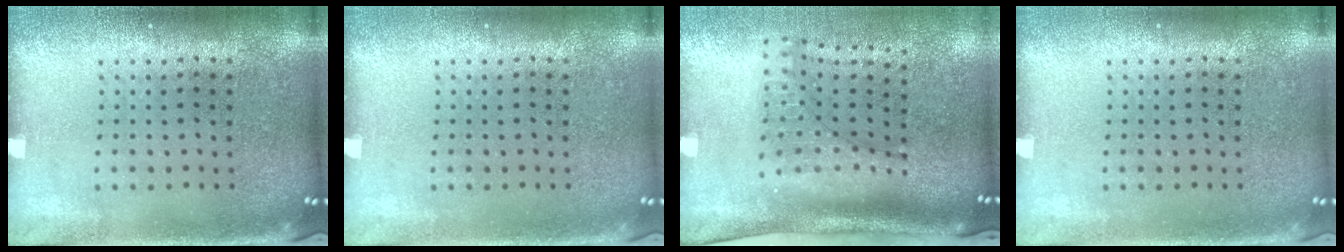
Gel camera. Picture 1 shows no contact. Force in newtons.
{"total": 0.0}
{"total": 2.0, "press": 1.5, "slide": 1.3}
{"total": 0.0}